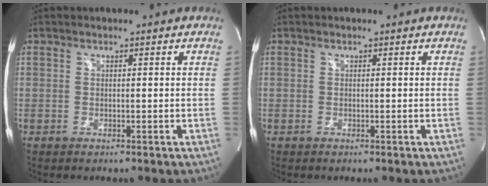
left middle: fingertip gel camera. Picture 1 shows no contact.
{"total": 0.0}